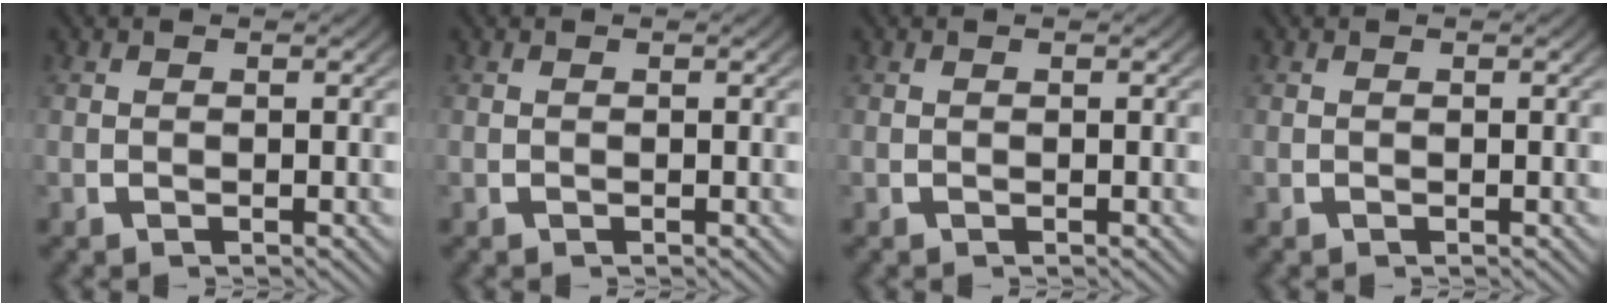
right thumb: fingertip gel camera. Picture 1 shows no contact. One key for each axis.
{"total": 0.0}
{"total": 0.0}
{"total": 0.0}